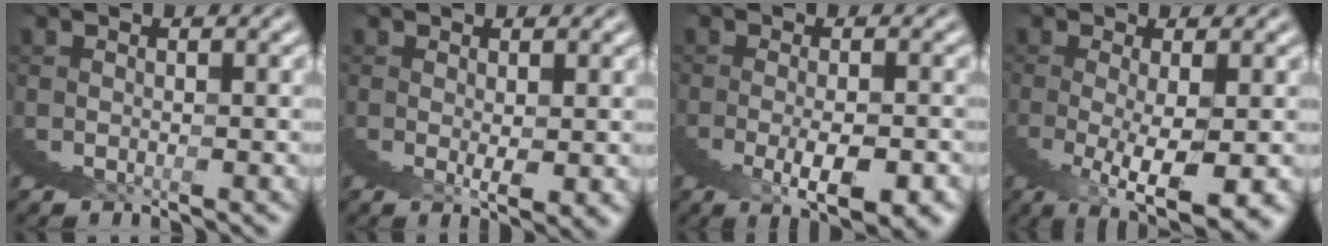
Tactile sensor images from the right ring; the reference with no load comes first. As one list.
[{"total": 2.3, "force": [1.6, -1.1, 1.2], "torque": [-0.005, 0.013, 0.025]}, {"total": 3.1, "force": [-0.1, -0.6, 3.0], "torque": [-0.030, 0.016, -0.004]}, {"total": 5.1, "force": [-0.5, 0.0, 5.0], "torque": [-0.078, 0.003, -0.001]}]